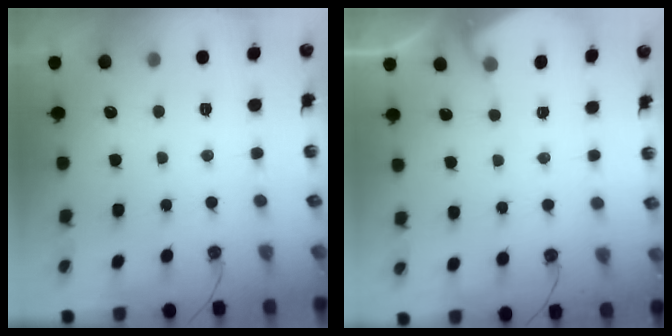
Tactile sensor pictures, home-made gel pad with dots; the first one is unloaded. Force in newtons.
{"total": 3.8, "press": 3.7, "slide": 0.6}